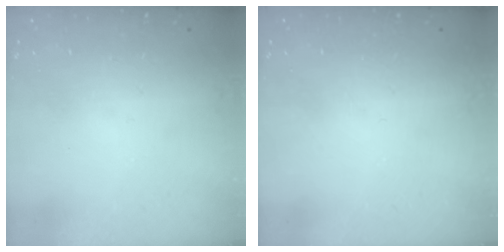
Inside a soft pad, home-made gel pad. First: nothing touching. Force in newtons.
{"total": 0.0}